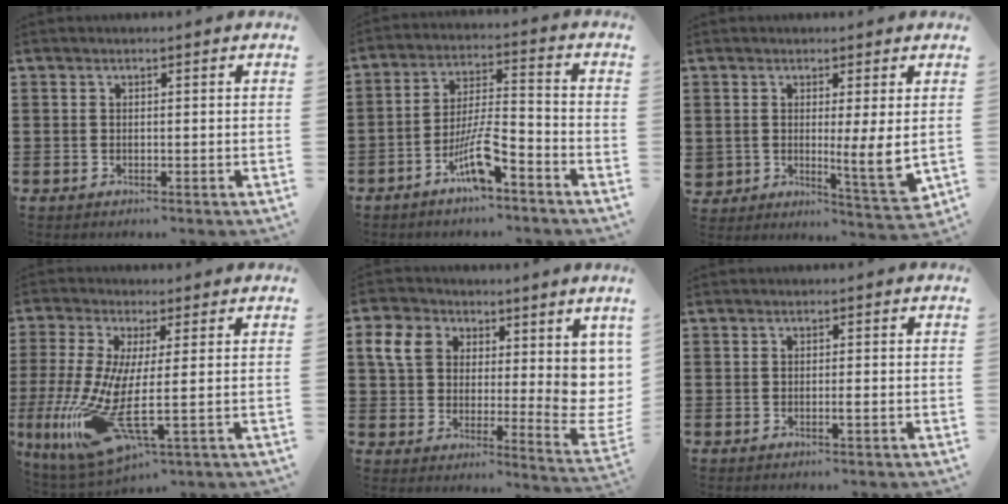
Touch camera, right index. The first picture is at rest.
{"total": 8.5, "force": [-5.6, 1.8, 6.2], "torque": [-0.125, 0.002, -0.103]}
{"total": 6.0, "force": [1.1, 1.8, 5.7], "torque": [-0.083, -0.017, 0.023]}
{"total": 11.7, "force": [-1.8, 2.2, 11.4], "torque": [-0.266, -0.030, -0.042]}
{"total": 9.0, "force": [4.8, 6.1, 4.7], "torque": [-0.103, -0.012, 0.094]}
{"total": 0.8, "force": [-0.3, 0.0, 0.7], "torque": [-0.013, -0.004, -0.004]}